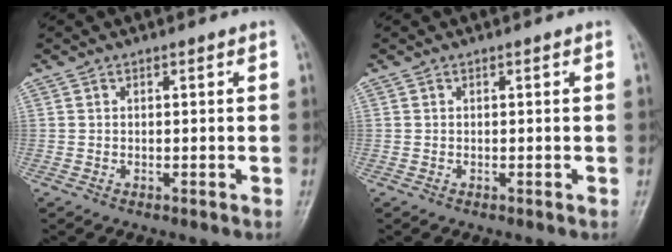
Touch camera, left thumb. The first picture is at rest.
{"total": 0.0}